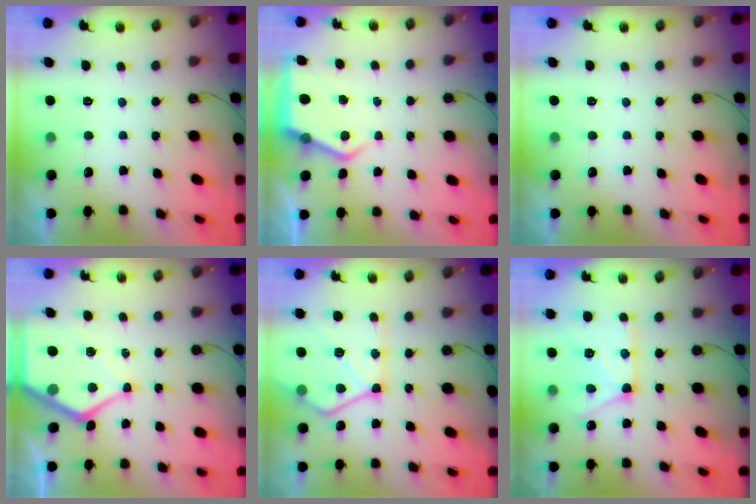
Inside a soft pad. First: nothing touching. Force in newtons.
{"total": 7.1, "press": 7.1, "slide": 0.7}
{"total": 0.0}
{"total": 12.0, "press": 11.9, "slide": 1.3}
{"total": 18.3, "press": 18.2, "slide": 2.0}
{"total": 14.9, "press": 14.8, "slide": 1.1}